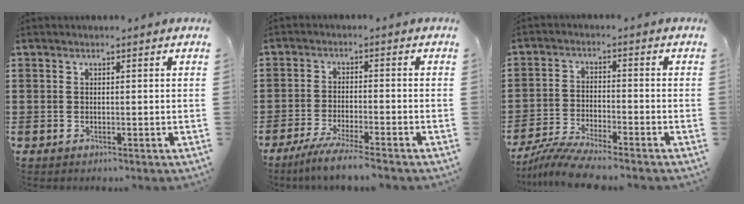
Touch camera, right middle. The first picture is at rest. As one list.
[{"total": 4.6, "force": [-4.1, -0.4, 2.2], "torque": [-0.049, -0.018, -0.077]}, {"total": 6.2, "force": [-5.8, -0.1, 2.0], "torque": [-0.051, -0.015, -0.114]}]